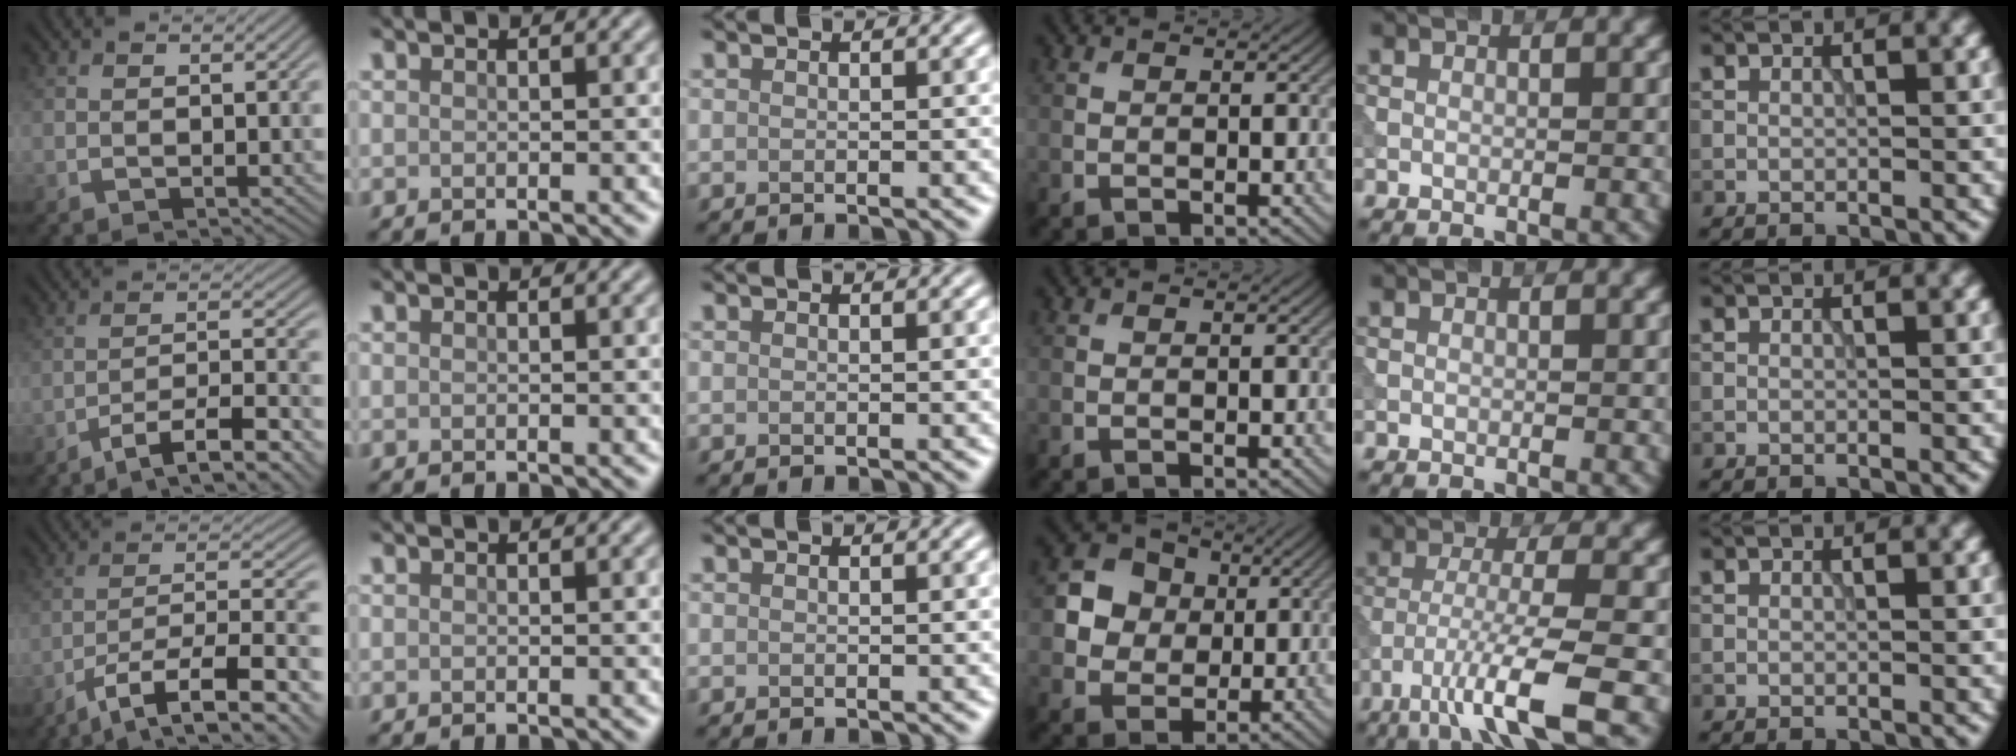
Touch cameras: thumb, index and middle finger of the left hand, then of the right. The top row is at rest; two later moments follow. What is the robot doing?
{"motion": "extract", "object": "tissue"}